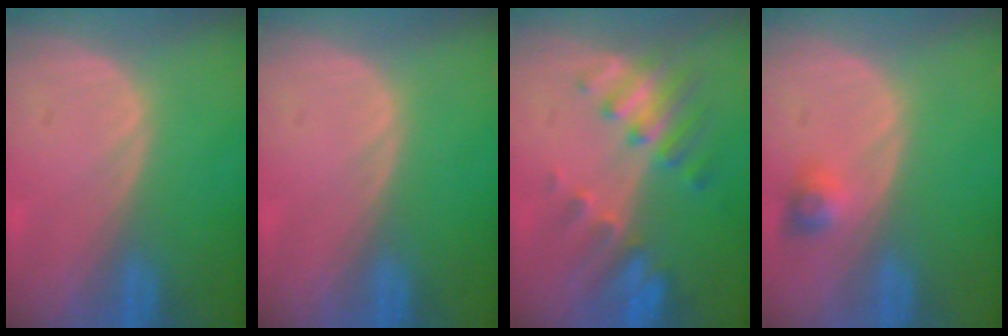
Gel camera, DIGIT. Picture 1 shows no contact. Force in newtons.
{"total": 0.0}
{"total": 7.9, "press": 7.0, "slide": 3.7}
{"total": 2.6, "press": 2.4, "slide": 1.0}